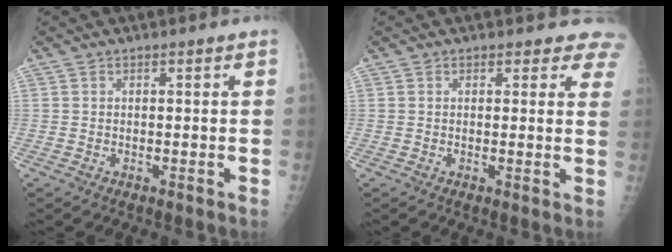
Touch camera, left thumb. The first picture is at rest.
{"total": 6.1, "force": [5.5, 2.7, 0.6], "torque": [0.045, -0.019, 0.033]}